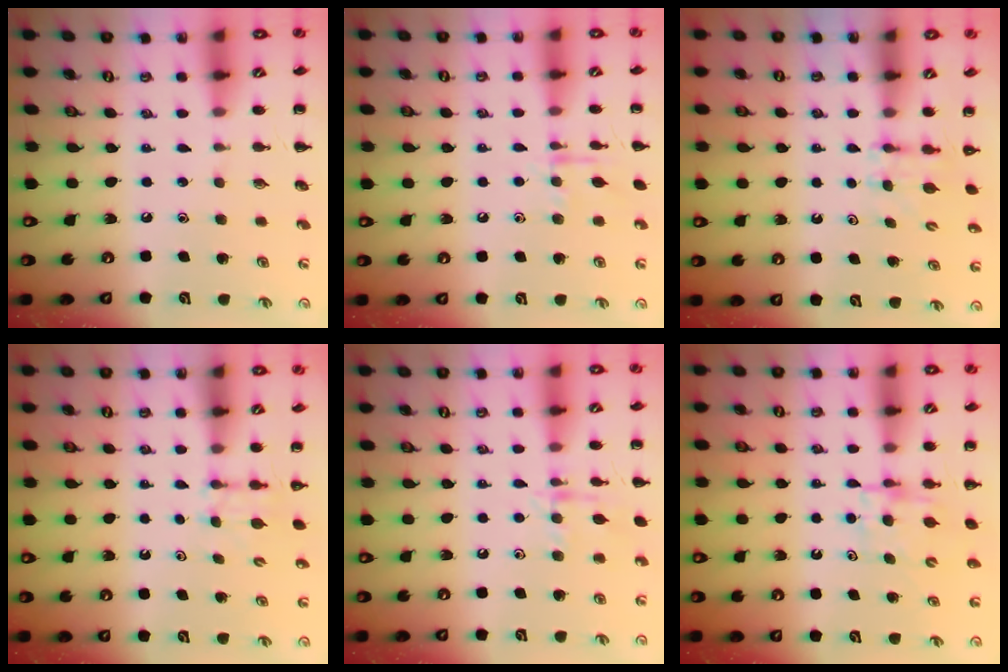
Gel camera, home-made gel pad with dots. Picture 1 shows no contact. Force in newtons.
{"total": 7.4, "press": 7.3, "slide": 0.8}
{"total": 3.4, "press": 3.1, "slide": 1.4}
{"total": 2.7, "press": 2.5, "slide": 1.1}
{"total": 8.5, "press": 8.5, "slide": 0.9}
{"total": 5.2, "press": 5.2, "slide": 0.4}